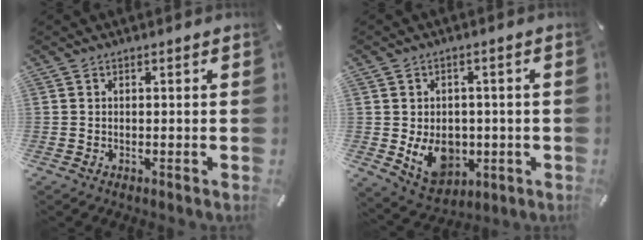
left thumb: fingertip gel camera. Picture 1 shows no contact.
{"total": 10.1, "force": [-1.6, 8.2, 5.7], "torque": [-0.094, 0.006, -0.024]}